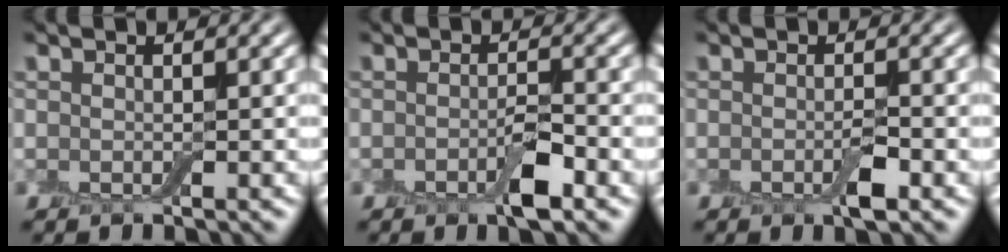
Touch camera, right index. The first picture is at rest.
{"total": 2.6, "force": [-1.2, 0.7, 2.2], "torque": [-0.038, -0.001, -0.022]}
{"total": 1.7, "force": [-0.7, 0.4, 1.6], "torque": [-0.026, -0.003, -0.013]}